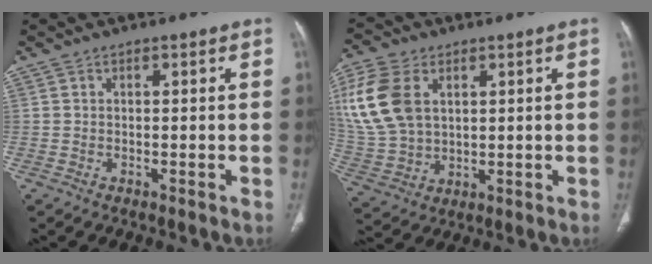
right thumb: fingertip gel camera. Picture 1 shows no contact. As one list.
[{"total": 15.7, "force": [4.7, 10.5, 10.6], "torque": [-0.235, -0.007, 0.103]}]